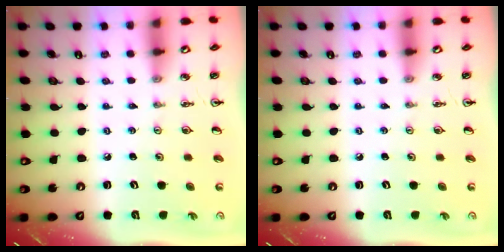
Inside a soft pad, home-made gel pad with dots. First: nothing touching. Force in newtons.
{"total": 0.0}